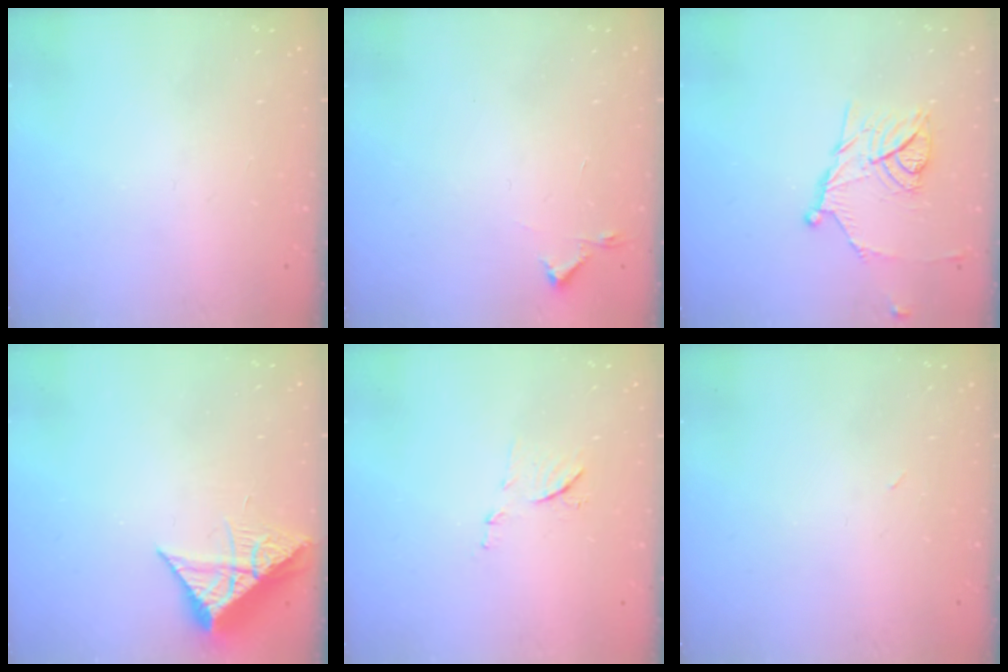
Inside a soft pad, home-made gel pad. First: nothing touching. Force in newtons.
{"total": 2.7, "press": 2.6, "slide": 0.4}
{"total": 13.2, "press": 13.2, "slide": 0.3}
{"total": 8.1, "press": 8.1, "slide": 0.3}
{"total": 7.2, "press": 7.1, "slide": 0.5}
{"total": 2.9, "press": 2.9, "slide": 0.7}